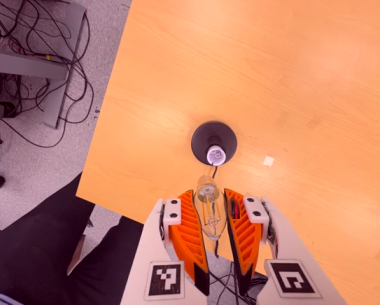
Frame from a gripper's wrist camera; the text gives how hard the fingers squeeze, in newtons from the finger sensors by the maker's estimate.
{"total": 20.1, "left": 25.2, "right": 15.0}